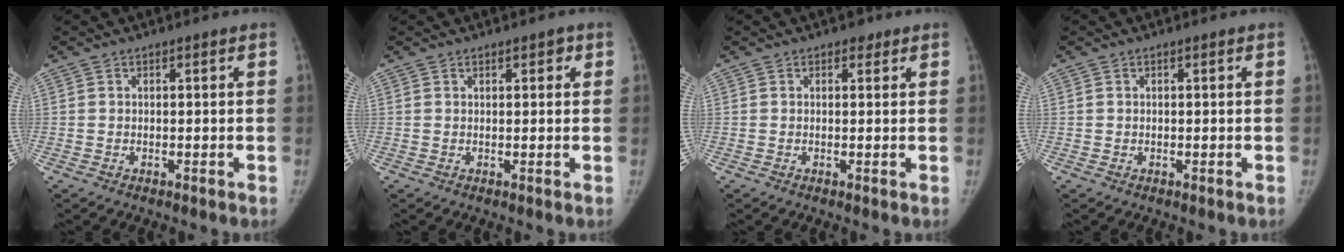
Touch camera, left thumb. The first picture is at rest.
{"total": 1.4, "force": [0.7, 0.8, 0.9], "torque": [0.000, -0.001, 0.007]}
{"total": 1.3, "force": [0.7, 0.9, 0.4], "torque": [0.005, -0.002, 0.006]}
{"total": 0.0}